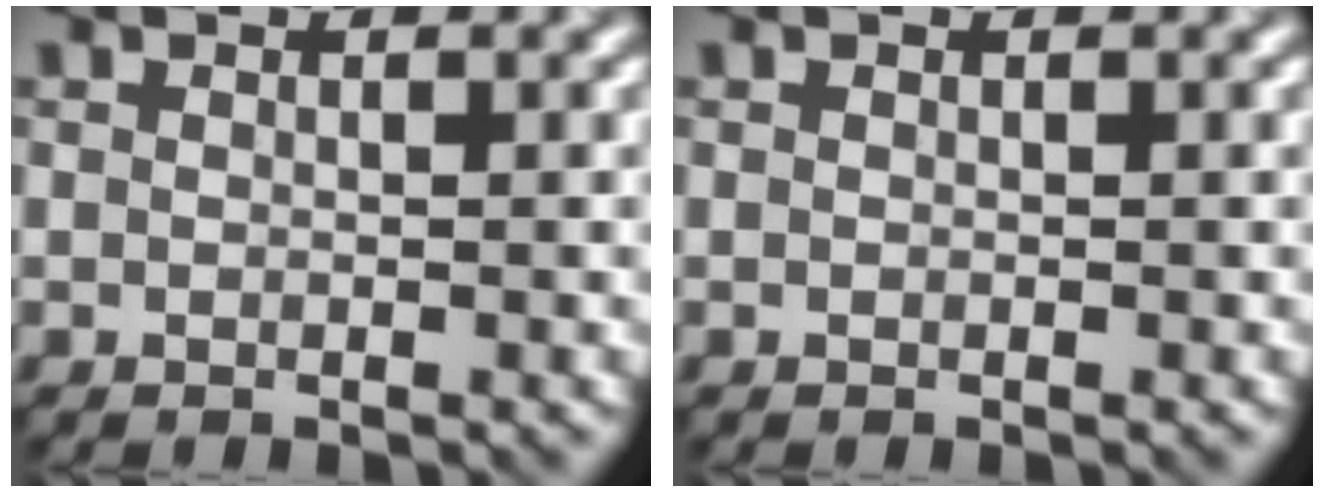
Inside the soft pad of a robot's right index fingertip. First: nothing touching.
{"total": 0.0}